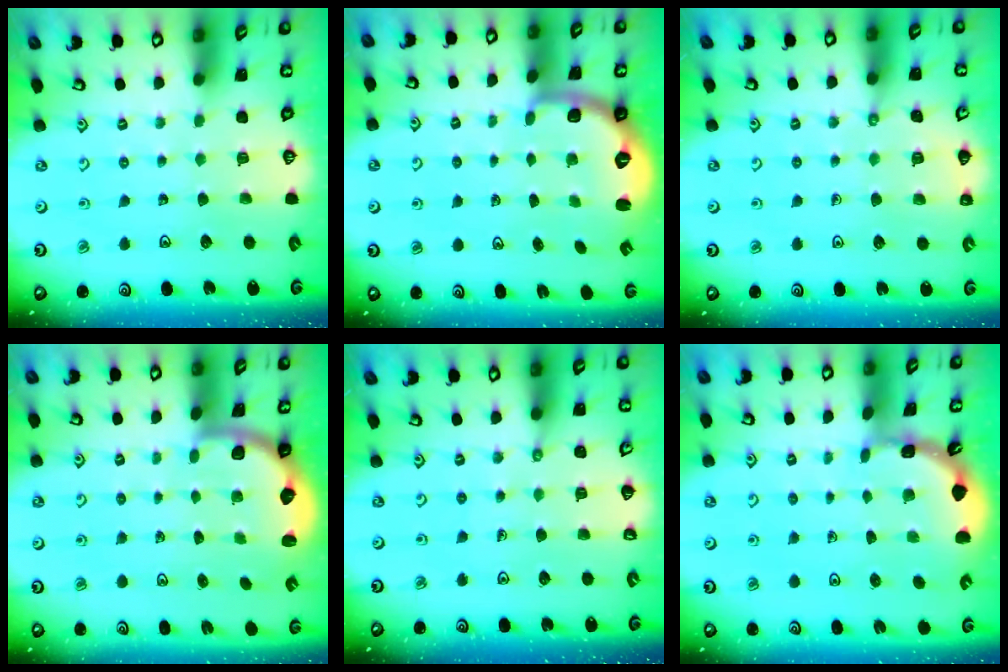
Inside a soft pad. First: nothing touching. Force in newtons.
{"total": 2.7, "press": 1.6, "slide": 2.1}
{"total": 5.8, "press": 5.6, "slide": 1.6}
{"total": 2.2, "press": 2.1, "slide": 0.8}
{"total": 1.5, "press": 1.5, "slide": 0.2}
{"total": 1.6, "press": 1.6, "slide": 0.1}